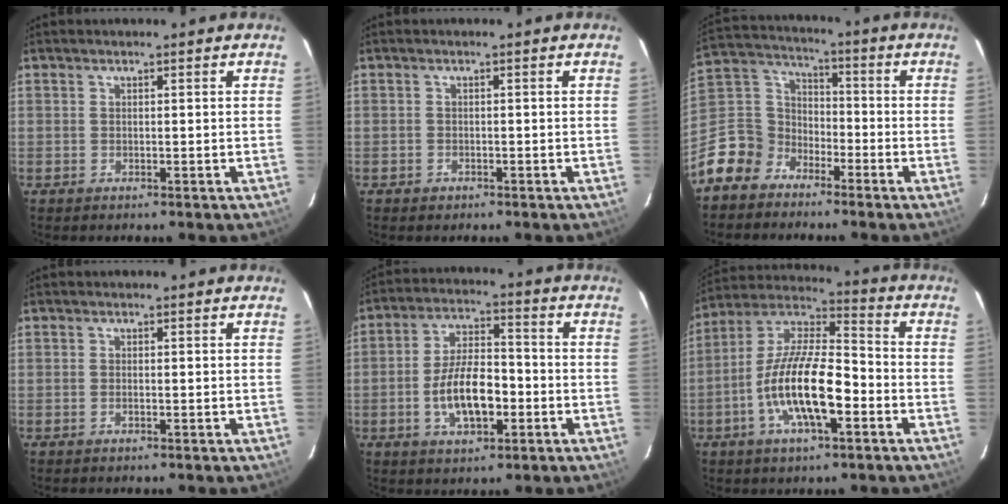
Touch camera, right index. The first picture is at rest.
{"total": 1.3, "force": [-0.8, 1.0, 0.2], "torque": [-0.003, 0.004, -0.011]}
{"total": 10.6, "force": [-7.1, 7.6, 1.8], "torque": [-0.065, 0.046, -0.147]}
{"total": 0.7, "force": [-0.2, 0.2, 0.6], "torque": [-0.012, 0.001, -0.005]}
{"total": 11.0, "force": [-3.2, 4.9, 9.2], "torque": [-0.178, 0.007, -0.049]}
{"total": 16.2, "force": [-5.5, 5.3, 14.3], "torque": [-0.281, -0.005, -0.108]}